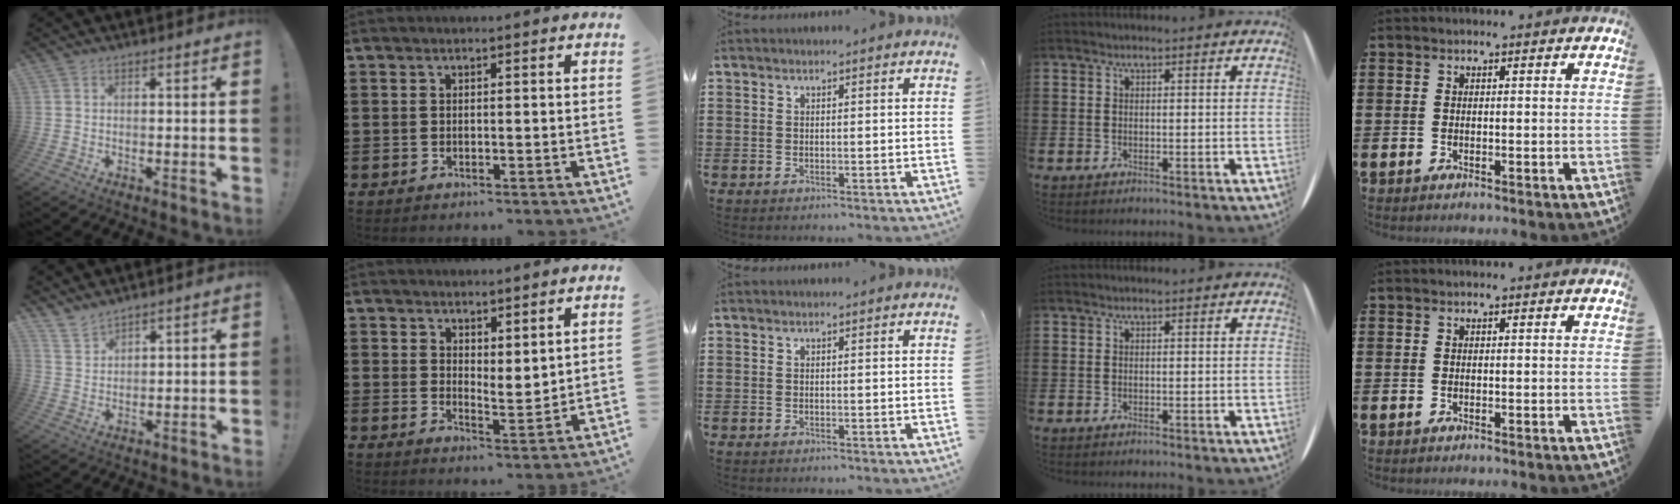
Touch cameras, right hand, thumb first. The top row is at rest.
{"thumb": {"total": 4.8, "force": [4.4, 1.6, 1.1], "torque": [-0.025, -0.028, 0.086]}, "index": {"total": 3.1, "force": [3.1, 0.5, -0.1], "torque": [-0.008, -0.008, 0.060]}}